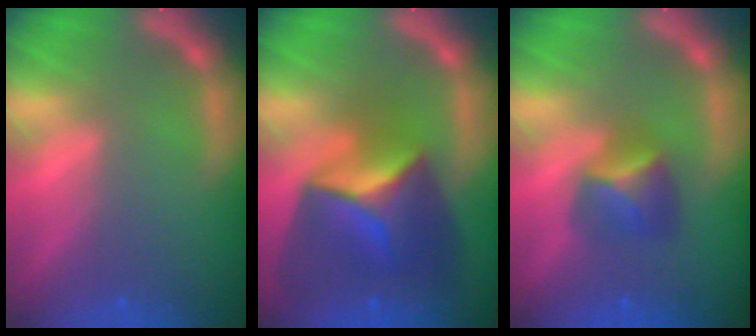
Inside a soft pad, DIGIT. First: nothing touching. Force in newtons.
{"total": 9.4}
{"total": 3.4}